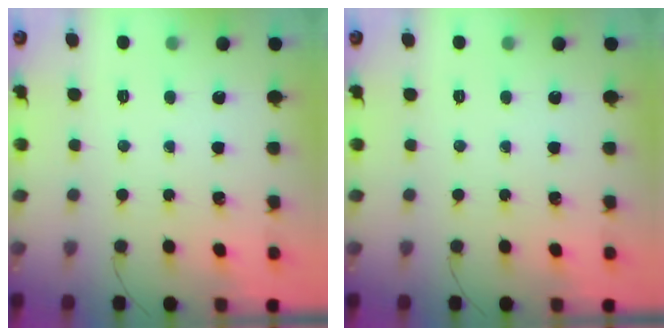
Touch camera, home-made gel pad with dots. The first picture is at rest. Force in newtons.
{"total": 0.0}